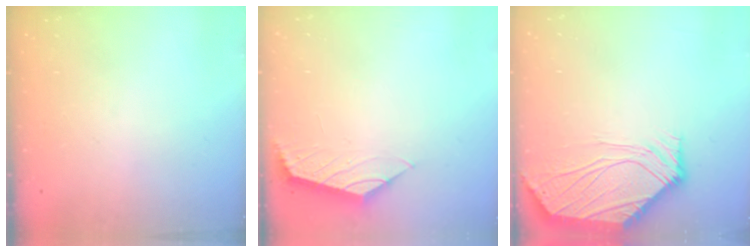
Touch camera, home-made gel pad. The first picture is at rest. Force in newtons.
{"total": 0.8, "press": 0.7, "slide": 0.3}
{"total": 7.1, "press": 7.0, "slide": 1.0}